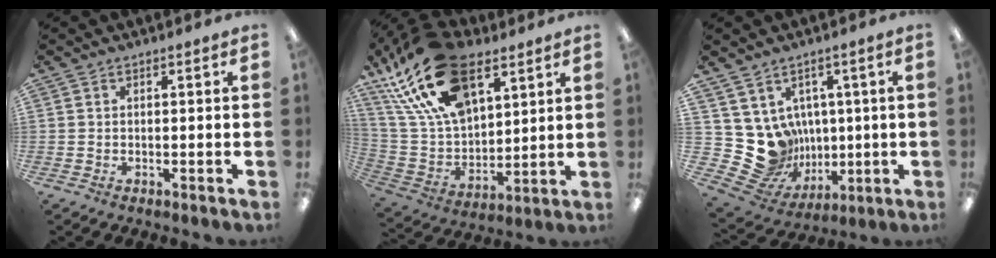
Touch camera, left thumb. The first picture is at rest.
{"total": 25.0, "force": [14.0, 13.6, 15.6], "torque": [-0.319, -0.059, 0.249]}
{"total": 12.6, "force": [0.8, 11.9, 4.1], "torque": [-0.101, -0.033, 0.031]}